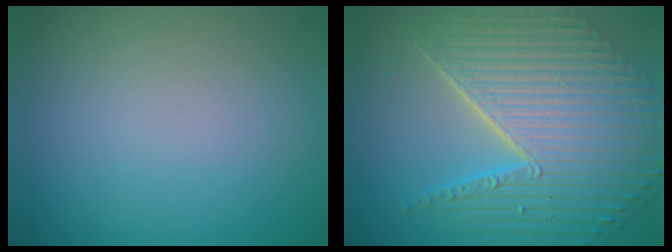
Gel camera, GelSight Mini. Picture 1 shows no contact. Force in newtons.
{"total": 10.1, "press": 7.3, "slide": 6.9}